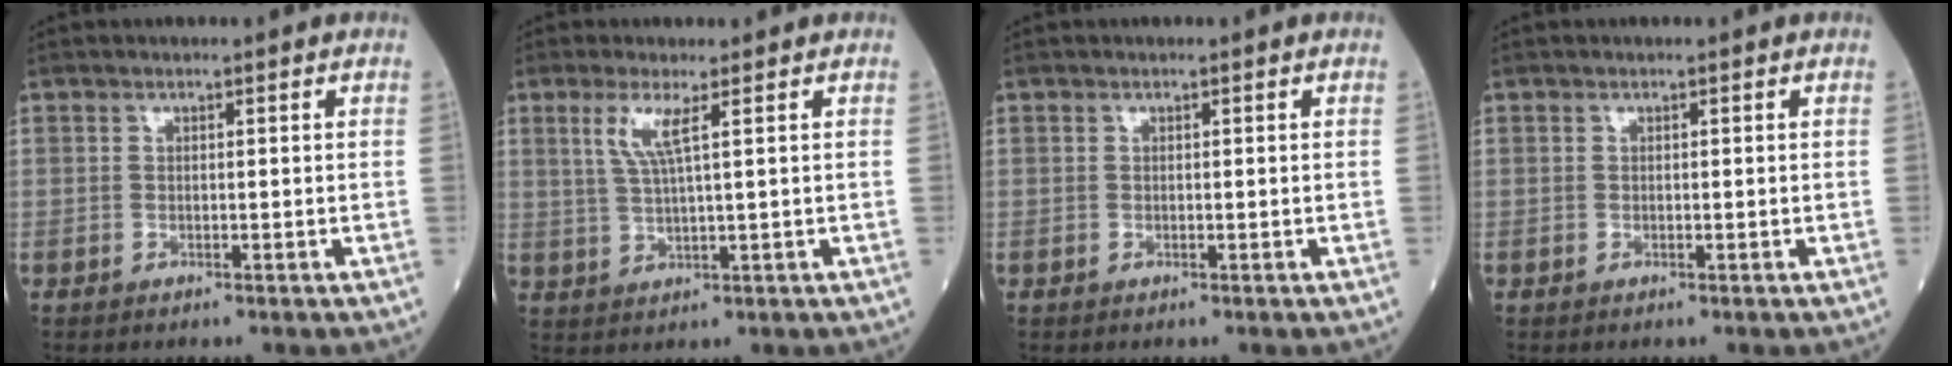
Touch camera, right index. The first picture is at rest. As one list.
[{"total": 4.2, "force": [1.8, -0.3, 3.8], "torque": [-0.085, -0.002, 0.038]}, {"total": 0.0}, {"total": 0.0}]